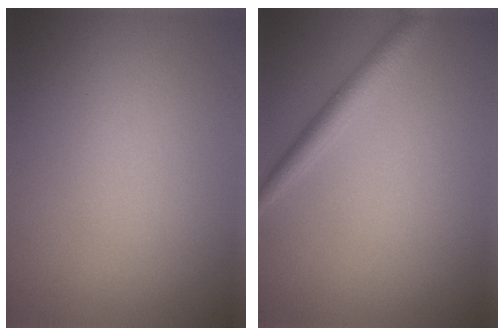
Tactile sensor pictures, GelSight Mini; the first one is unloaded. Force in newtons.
{"total": 2.2, "press": 2.2, "slide": 0.1}